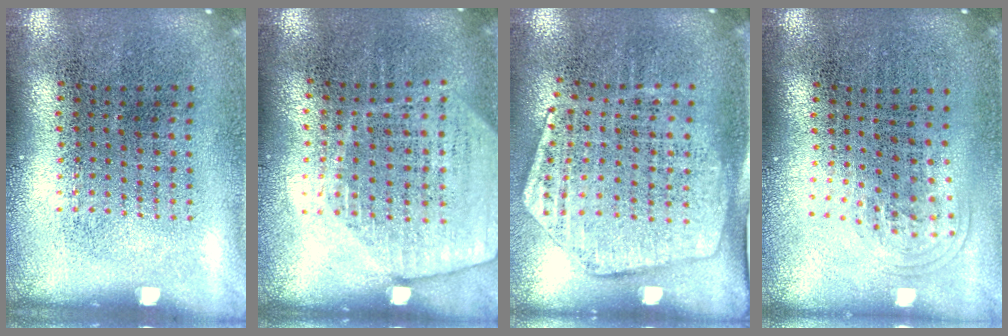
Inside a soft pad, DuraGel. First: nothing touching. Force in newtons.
{"total": 1.7, "press": 1.6, "slide": 0.7}
{"total": 1.8, "press": 1.5, "slide": 1.0}
{"total": 1.0, "press": 0.7, "slide": 0.7}